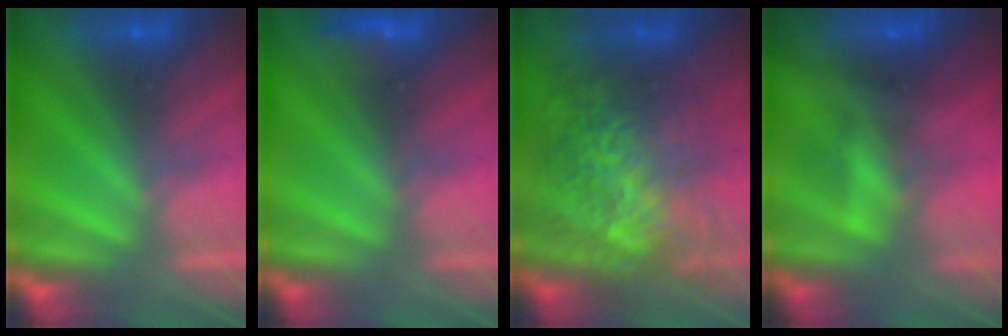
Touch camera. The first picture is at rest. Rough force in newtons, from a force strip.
{"total": 2.9}
{"total": 8.2}
{"total": 5.2}